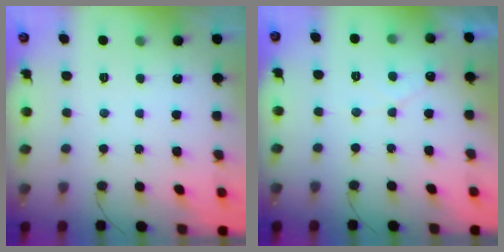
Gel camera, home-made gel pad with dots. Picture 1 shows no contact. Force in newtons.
{"total": 3.2, "press": 3.2, "slide": 0.1}